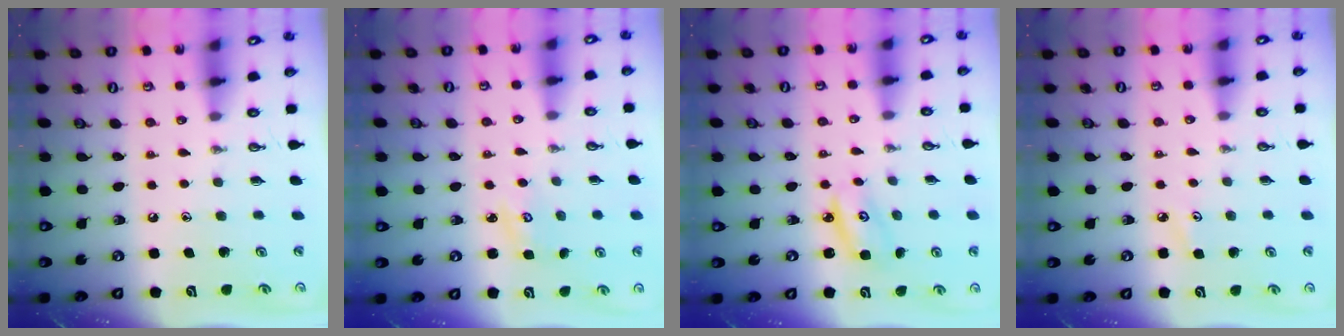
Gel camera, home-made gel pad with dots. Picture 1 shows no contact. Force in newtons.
{"total": 2.9, "press": 2.8, "slide": 0.3}
{"total": 3.9, "press": 3.9, "slide": 0.2}
{"total": 3.2, "press": 3.2, "slide": 0.3}